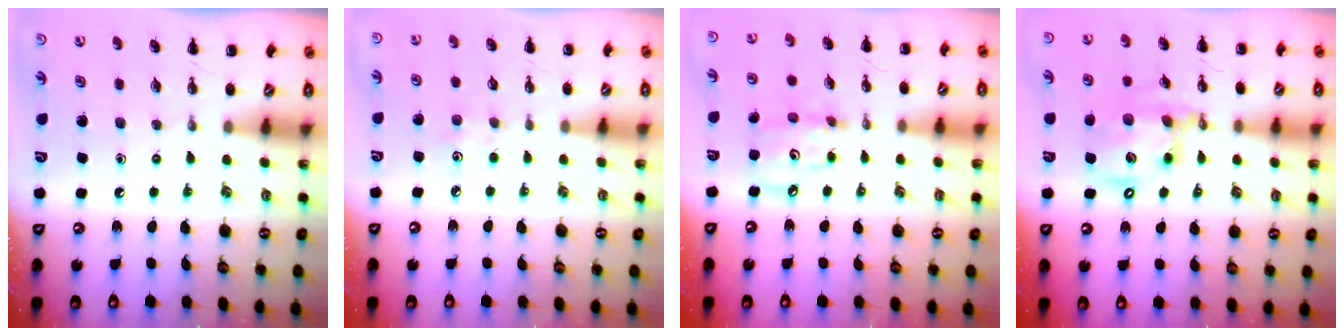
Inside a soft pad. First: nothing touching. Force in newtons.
{"total": 2.9, "press": 2.9, "slide": 0.6}
{"total": 6.9, "press": 6.8, "slide": 1.3}
{"total": 15.0, "press": 14.7, "slide": 3.2}